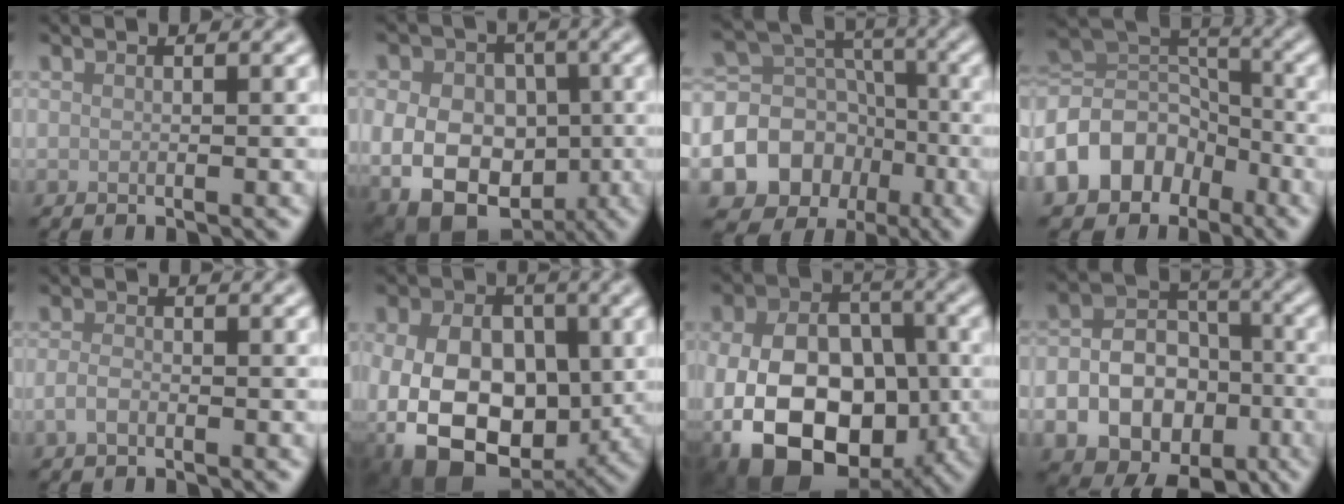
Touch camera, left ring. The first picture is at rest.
{"total": 14.4, "force": [-2.8, 11.5, 8.1], "torque": [-0.127, 0.002, -0.072]}
{"total": 11.0, "force": [-4.4, 9.3, 3.8], "torque": [-0.069, -0.004, -0.089]}
{"total": 9.3, "force": [-4.4, 7.0, 4.2], "torque": [-0.087, 0.012, -0.103]}
{"total": 1.4, "force": [-0.7, 0.8, 1.0], "torque": [-0.021, 0.000, -0.017]}
{"total": 14.5, "force": [-2.3, 10.9, 9.3], "torque": [-0.140, -0.017, -0.052]}
{"total": 15.8, "force": [-4.0, 11.9, 9.6], "torque": [-0.149, -0.024, -0.079]}
{"total": 13.7, "force": [-5.3, 10.8, 6.6], "torque": [-0.104, -0.038, -0.092]}